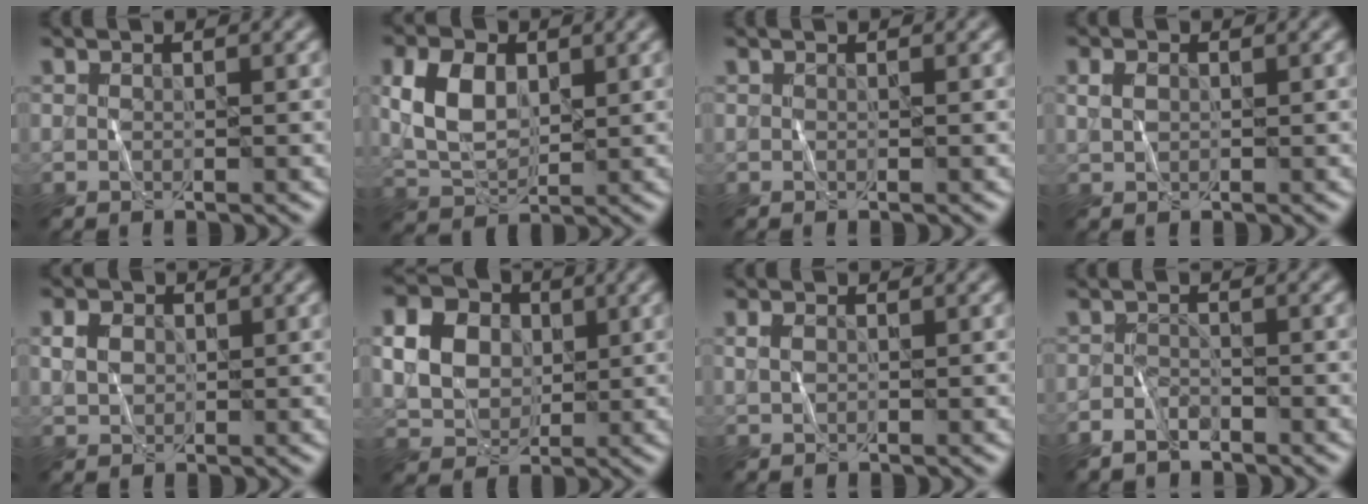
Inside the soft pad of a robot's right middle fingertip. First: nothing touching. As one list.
[{"total": 5.2, "force": [0.9, 3.5, 3.8], "torque": [-0.086, 0.005, 0.018]}, {"total": 0.0}, {"total": 1.3, "force": [0.2, 1.0, 0.8], "torque": [-0.020, 0.005, 0.006]}, {"total": 2.2, "force": [0.3, 1.8, 1.2], "torque": [-0.027, 0.002, 0.005]}, {"total": 8.4, "force": [1.7, 7.0, 4.3], "torque": [-0.093, 0.021, 0.029]}, {"total": 1.0, "force": [0.1, 0.8, 0.7], "torque": [-0.017, 0.006, 0.002]}, {"total": 2.0, "force": [-1.7, 0.8, 0.6], "torque": [-0.012, 0.004, -0.036]}]